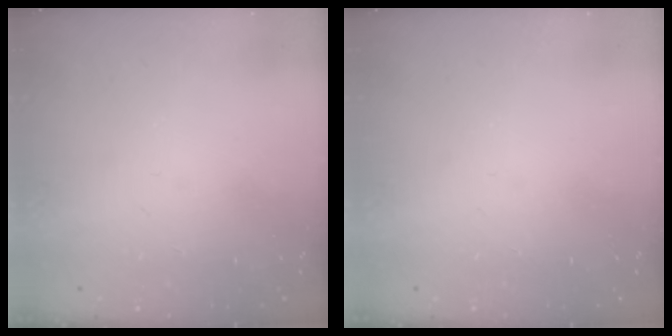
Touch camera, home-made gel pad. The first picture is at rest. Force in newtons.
{"total": 0.0}